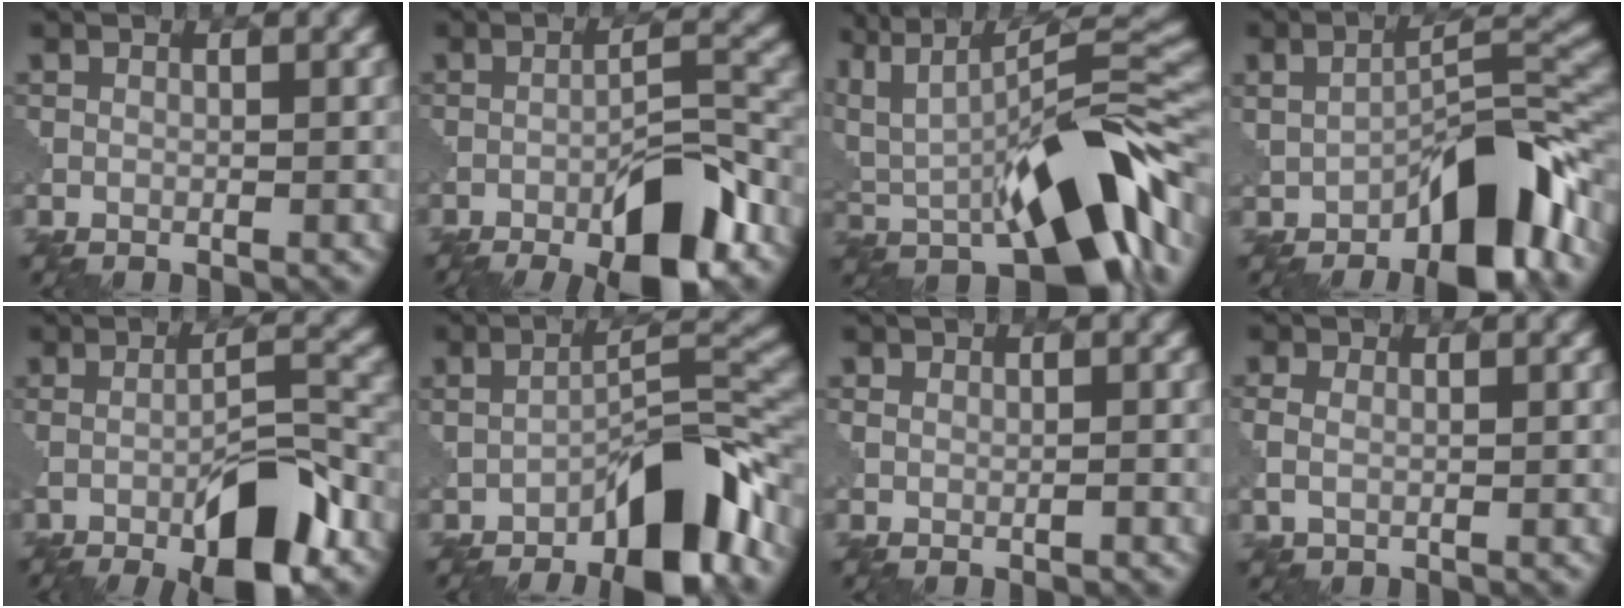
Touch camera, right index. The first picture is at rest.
{"total": 9.5, "force": [-5.6, 2.5, 7.3], "torque": [-0.102, 0.007, -0.086]}
{"total": 14.6, "force": [0.5, 6.2, 13.2], "torque": [-0.203, 0.008, 0.014]}
{"total": 9.6, "force": [-4.4, 3.9, 7.5], "torque": [-0.098, 0.016, -0.078]}
{"total": 9.0, "force": [-4.0, 2.3, 7.7], "torque": [-0.113, 0.002, -0.061]}
{"total": 9.9, "force": [-5.5, 3.3, 7.5], "torque": [-0.100, 0.023, -0.097]}
{"total": 1.3, "force": [0.3, 1.1, 0.7], "torque": [-0.008, 0.000, 0.006]}
{"total": 1.8, "force": [0.0, 1.3, 1.3], "torque": [-0.031, -0.001, 0.002]}